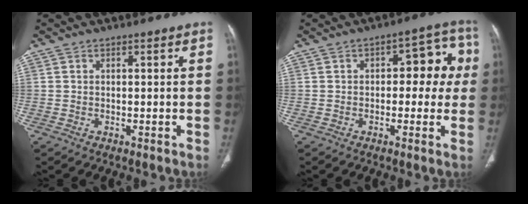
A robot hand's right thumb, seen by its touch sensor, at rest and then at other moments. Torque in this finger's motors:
{"motor_torque": [-0.50, 0.66, -0.07, 0.11, 0.11]}